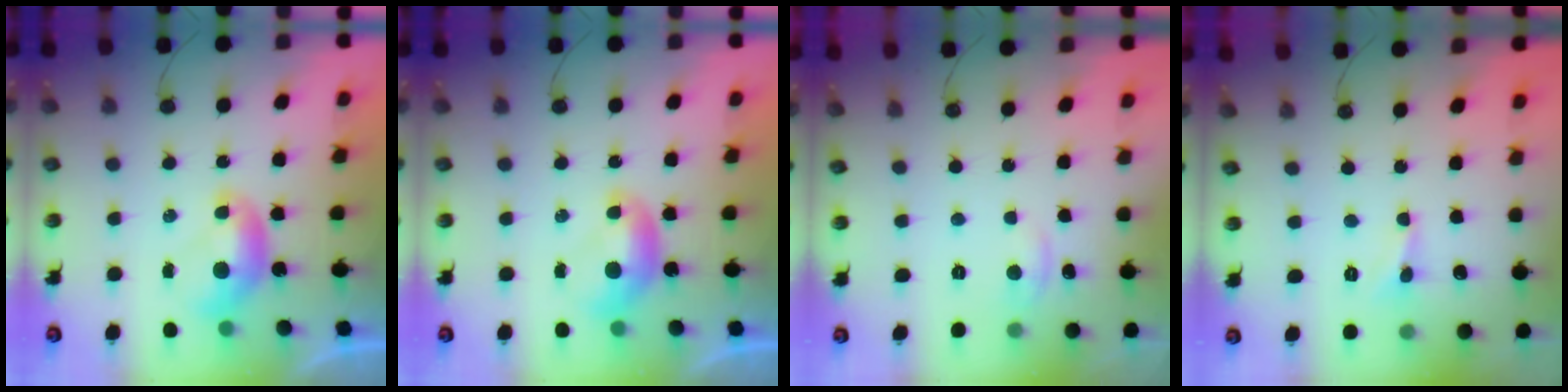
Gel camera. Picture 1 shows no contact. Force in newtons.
{"total": 0.0}
{"total": 0.7, "press": 0.3, "slide": 0.7}
{"total": 1.6, "press": 1.5, "slide": 0.4}